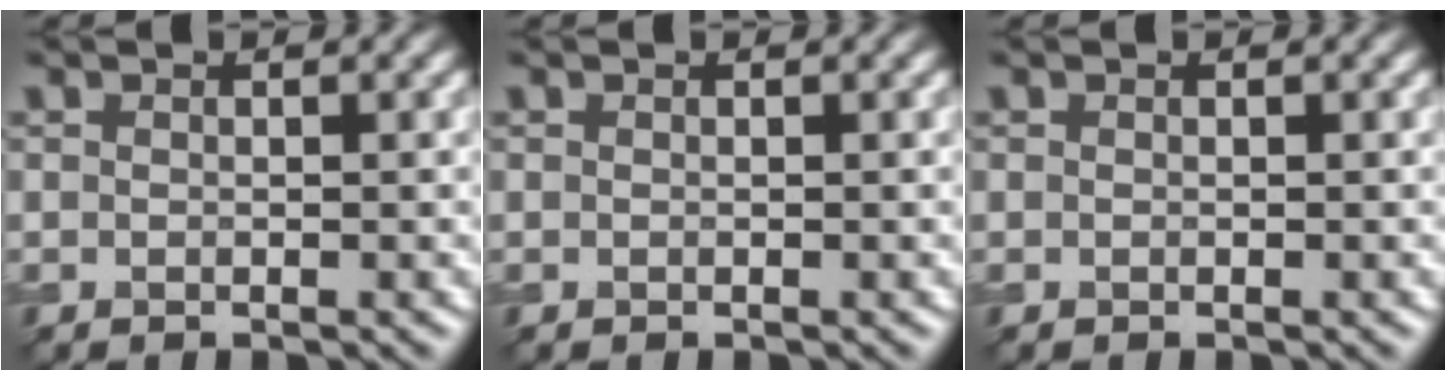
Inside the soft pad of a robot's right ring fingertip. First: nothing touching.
{"total": 0.0}
{"total": 0.0}